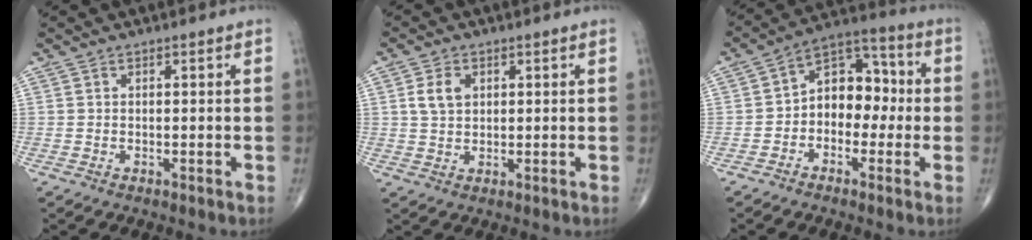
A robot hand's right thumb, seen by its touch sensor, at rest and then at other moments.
{"total": 4.5, "force": [1.2, 3.1, 2.9], "torque": [-0.049, -0.002, 0.024]}
{"total": 10.7, "force": [-1.0, 7.6, 7.4], "torque": [-0.069, 0.048, -0.033]}